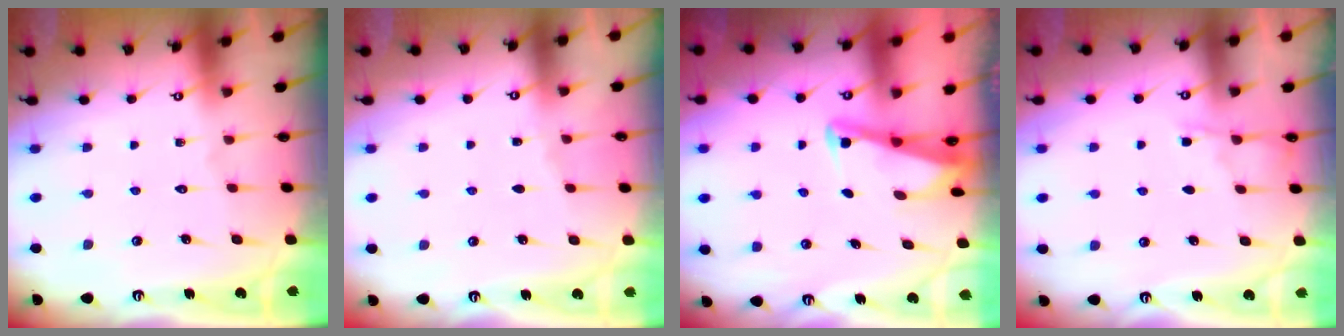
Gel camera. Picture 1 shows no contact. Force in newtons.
{"total": 2.1, "press": 2.1, "slide": 0.3}
{"total": 2.8, "press": 2.8, "slide": 0.3}
{"total": 3.2, "press": 3.2, "slide": 0.5}